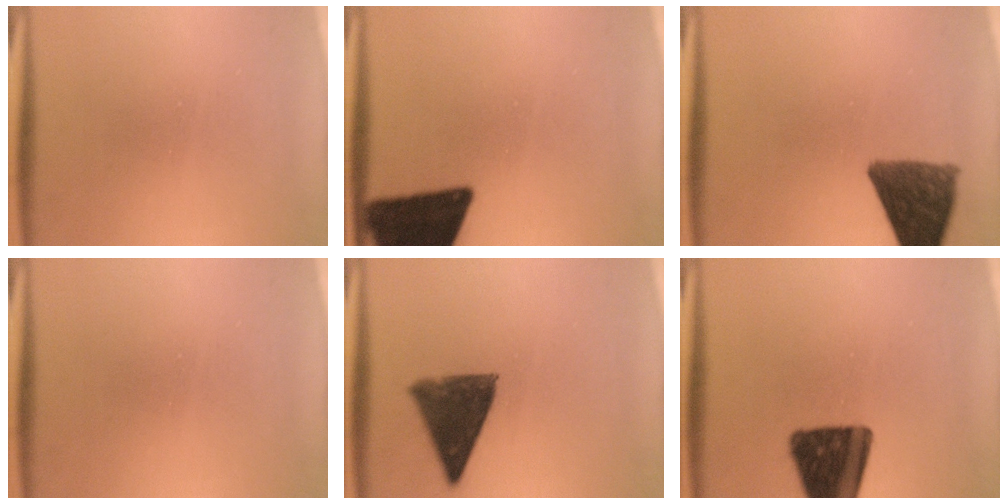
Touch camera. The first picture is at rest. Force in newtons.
{"total": 18.8}
{"total": 10.0}
{"total": 0.0}
{"total": 10.5}
{"total": 17.2}